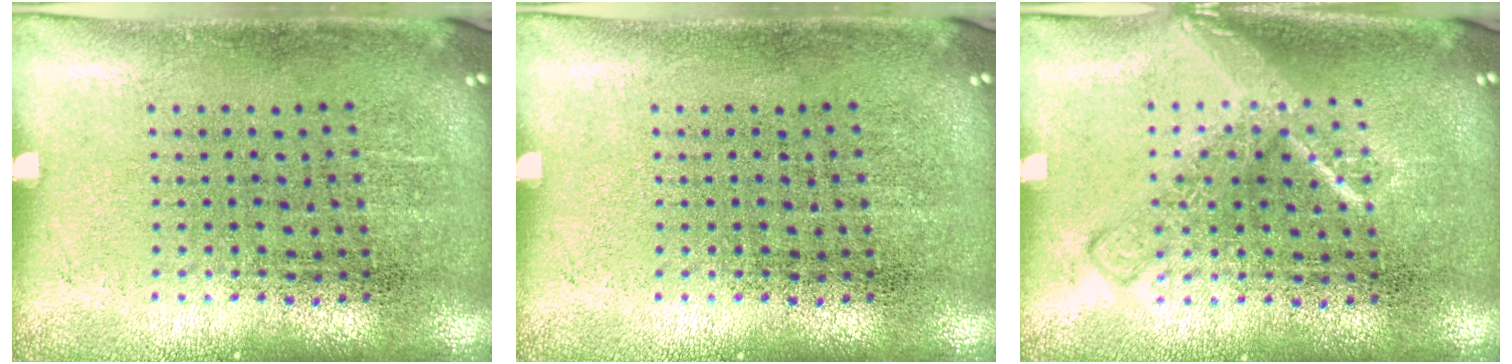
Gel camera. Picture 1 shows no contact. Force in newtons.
{"total": 0.0}
{"total": 2.1, "press": 2.1, "slide": 0.3}